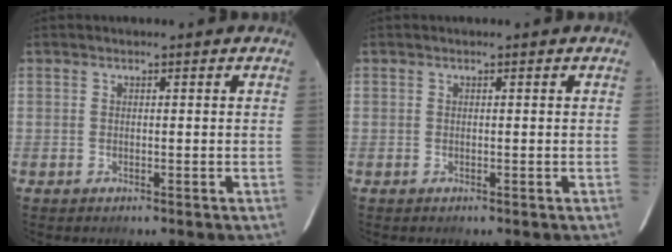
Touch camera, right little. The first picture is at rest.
{"total": 0.0}